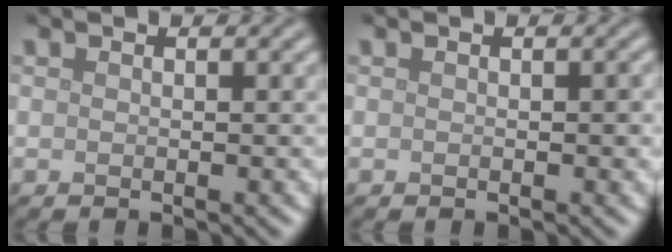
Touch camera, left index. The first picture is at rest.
{"total": 0.6, "force": [0.0, 0.3, 0.5], "torque": [-0.007, -0.001, 0.000]}